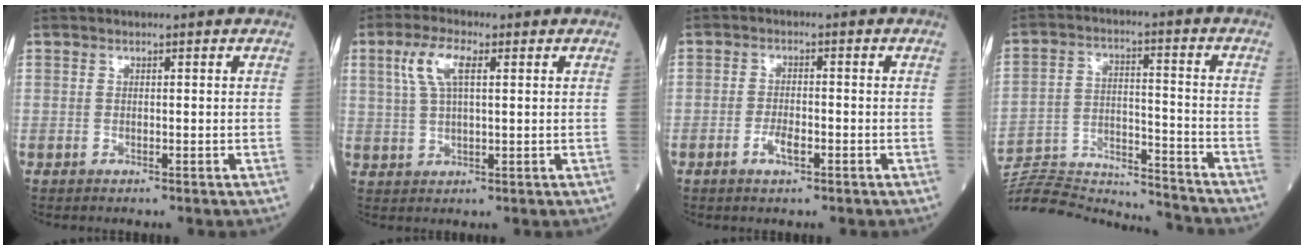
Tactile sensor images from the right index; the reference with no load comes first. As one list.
[{"total": 5.7, "force": [2.3, 1.7, 5.0], "torque": [-0.115, 0.017, 0.050]}, {"total": 2.9, "force": [-1.5, 1.0, 2.3], "torque": [-0.045, 0.002, -0.028]}, {"total": 20.7, "force": [-20.3, 1.7, 3.7], "torque": [-0.098, 0.011, -0.313]}]